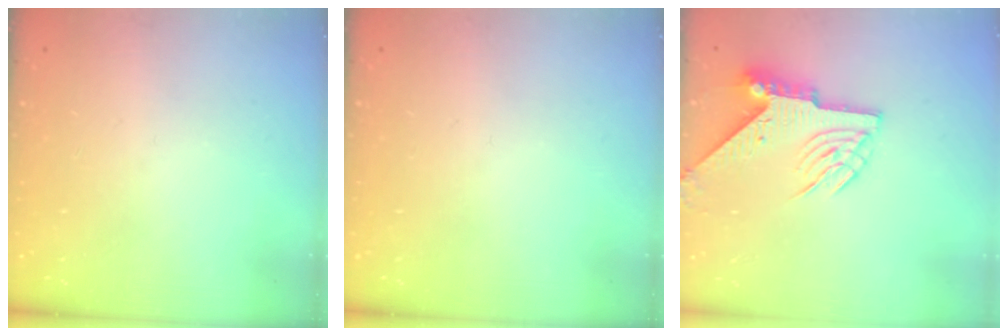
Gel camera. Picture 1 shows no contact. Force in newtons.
{"total": 0.0}
{"total": 7.6, "press": 7.6, "slide": 0.6}